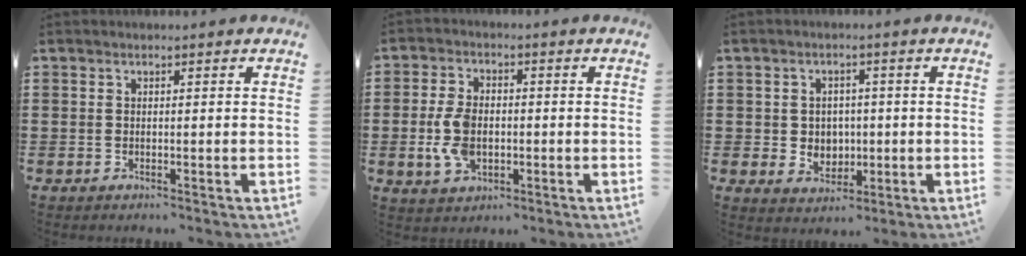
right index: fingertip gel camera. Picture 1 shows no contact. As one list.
[{"total": 6.6, "force": [-1.0, 4.2, 5.0], "torque": [-0.126, -0.002, -0.024]}, {"total": 3.7, "force": [0.4, 3.6, 0.9], "torque": [-0.024, 0.008, 0.002]}]